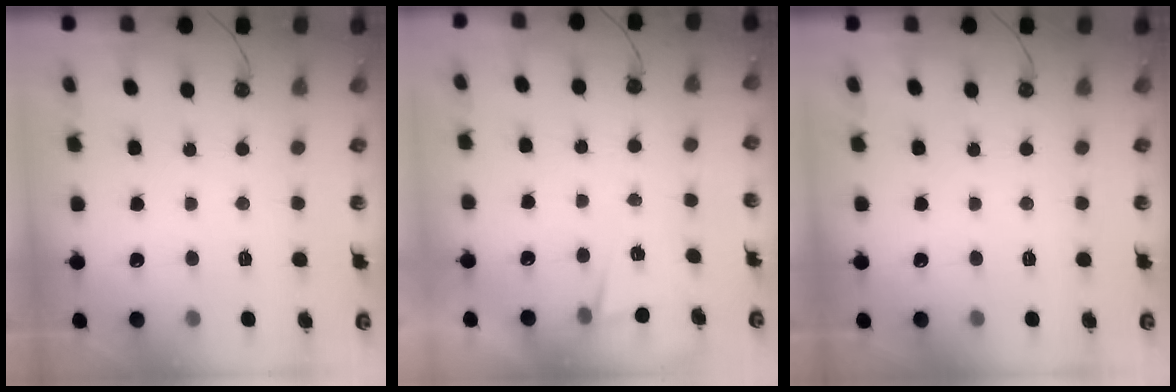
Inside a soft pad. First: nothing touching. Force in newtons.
{"total": 2.6, "press": 1.9, "slide": 1.8}
{"total": 0.0}